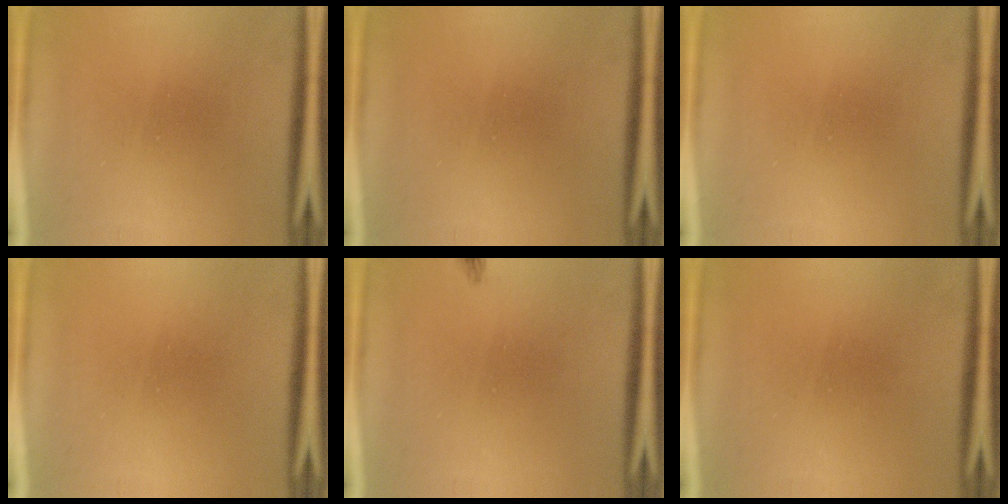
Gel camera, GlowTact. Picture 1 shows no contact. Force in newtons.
{"total": 0.0}
{"total": 0.0}
{"total": 1.6}
{"total": 0.9}
{"total": 1.6}